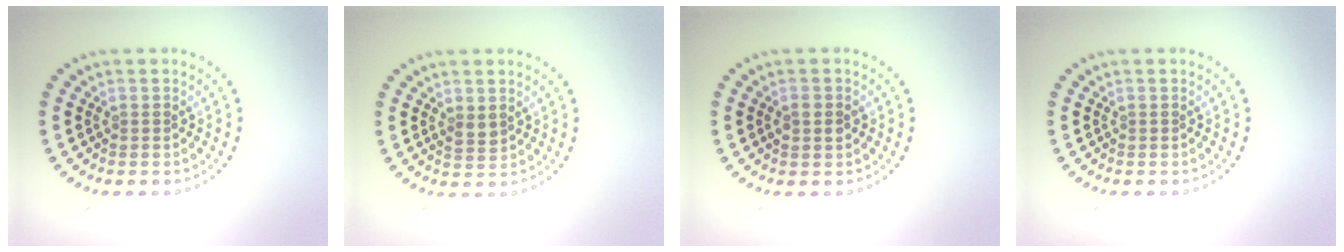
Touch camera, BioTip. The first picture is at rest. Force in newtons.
{"total": 1.2, "press": 1.2, "slide": 0.3}
{"total": 1.8, "press": 1.8, "slide": 0.0}
{"total": 0.0}